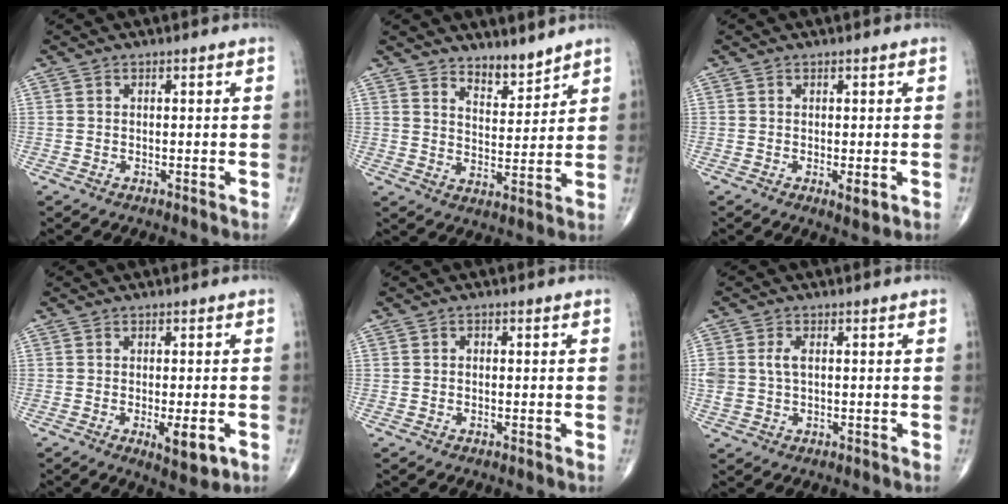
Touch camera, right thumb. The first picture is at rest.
{"total": 5.6, "force": [4.9, 1.9, 1.8], "torque": [-0.012, -0.047, 0.088]}
{"total": 2.2, "force": [-0.4, 0.6, 2.0], "torque": [-0.029, -0.006, -0.004]}
{"total": 5.7, "force": [-1.8, 1.8, 5.1], "torque": [-0.068, -0.012, -0.020]}
{"total": 0.7, "force": [0.0, 0.6, 0.5], "torque": [-0.005, 0.004, -0.003]}
{"total": 4.0, "force": [0.5, 2.5, 3.1], "torque": [-0.078, 0.006, 0.012]}